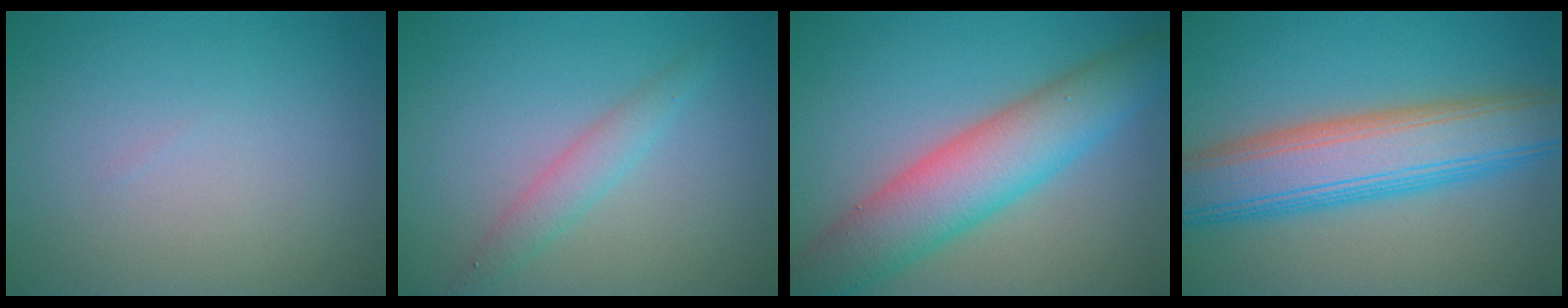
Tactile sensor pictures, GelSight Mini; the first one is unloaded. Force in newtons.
{"total": 2.2, "press": 2.2, "slide": 0.0}
{"total": 8.2, "press": 8.2, "slide": 0.2}
{"total": 9.1, "press": 9.1, "slide": 0.5}